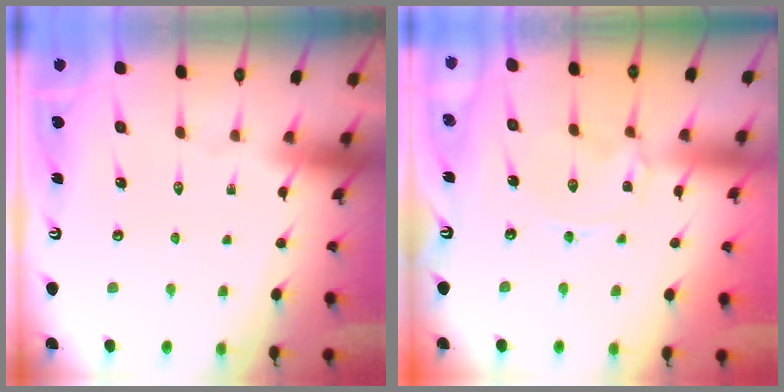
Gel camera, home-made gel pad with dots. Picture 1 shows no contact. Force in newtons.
{"total": 0.5, "press": 0.5, "slide": 0.1}